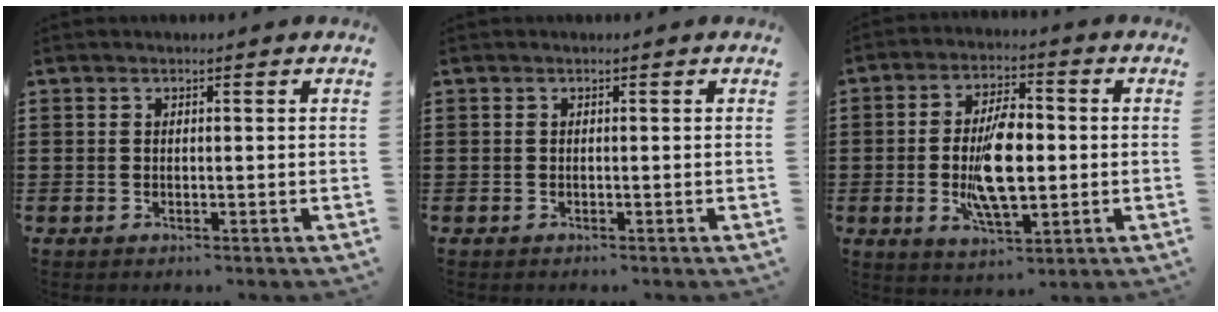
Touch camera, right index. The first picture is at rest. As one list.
[{"total": 0.0}, {"total": 10.3, "force": [-1.2, 4.3, 9.3], "torque": [-0.185, -0.007, -0.025]}]